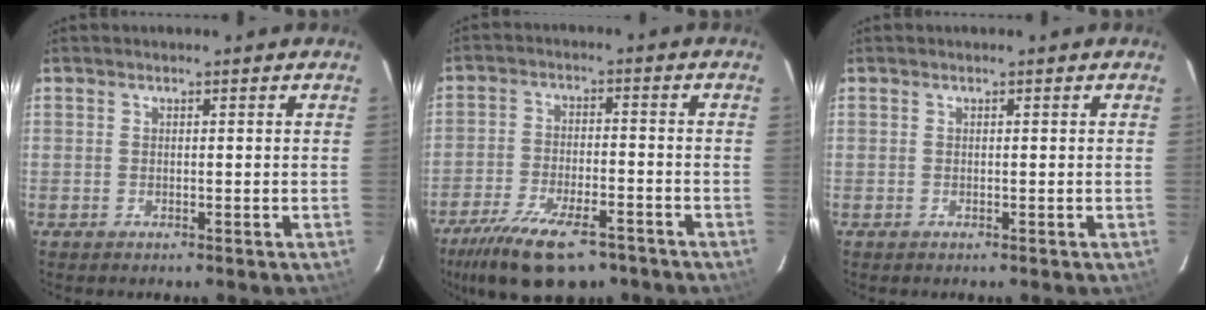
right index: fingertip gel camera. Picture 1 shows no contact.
{"total": 15.5, "force": [-11.1, 5.9, 9.1], "torque": [-0.197, -0.028, -0.182]}
{"total": 0.0}